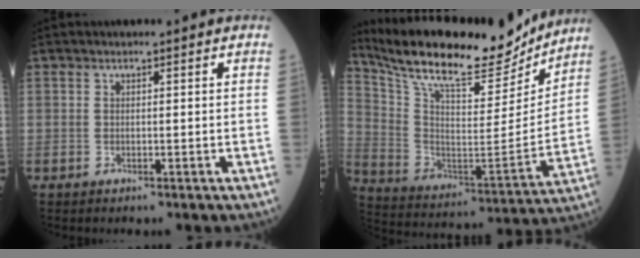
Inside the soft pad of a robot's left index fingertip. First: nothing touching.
{"total": 25.3, "force": [22.2, 5.2, 10.9], "torque": [-0.206, -0.014, 0.347]}